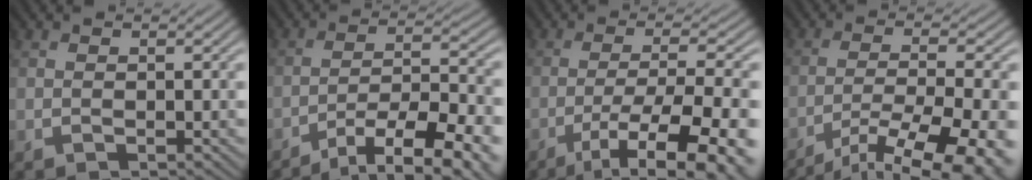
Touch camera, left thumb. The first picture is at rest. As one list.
[{"total": 13.5, "force": [-9.7, 3.6, 8.7], "torque": [-0.146, -0.013, -0.130]}, {"total": 13.3, "force": [-7.1, 3.3, 10.8], "torque": [-0.174, -0.012, -0.098]}, {"total": 15.1, "force": [-10.7, 3.3, 10.1], "torque": [-0.173, -0.035, -0.149]}]